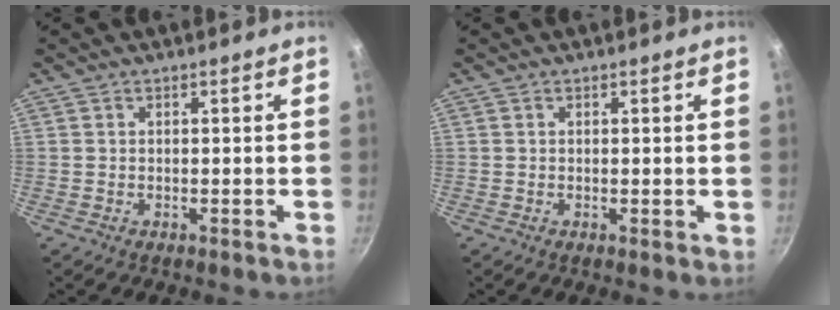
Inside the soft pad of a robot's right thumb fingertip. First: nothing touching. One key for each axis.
{"total": 0.5, "fx": 0.1, "fy": 0.1, "fz": 0.5, "tx": -0.006, "ty": -0.002, "tz": 0.000}